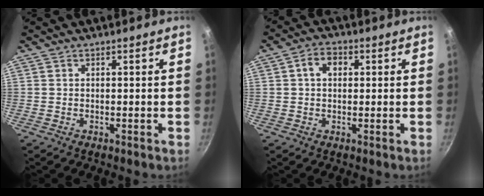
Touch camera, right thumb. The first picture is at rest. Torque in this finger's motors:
{"motor_torque": [-0.01, 1.35, 0.52, -0.15, 0.02]}